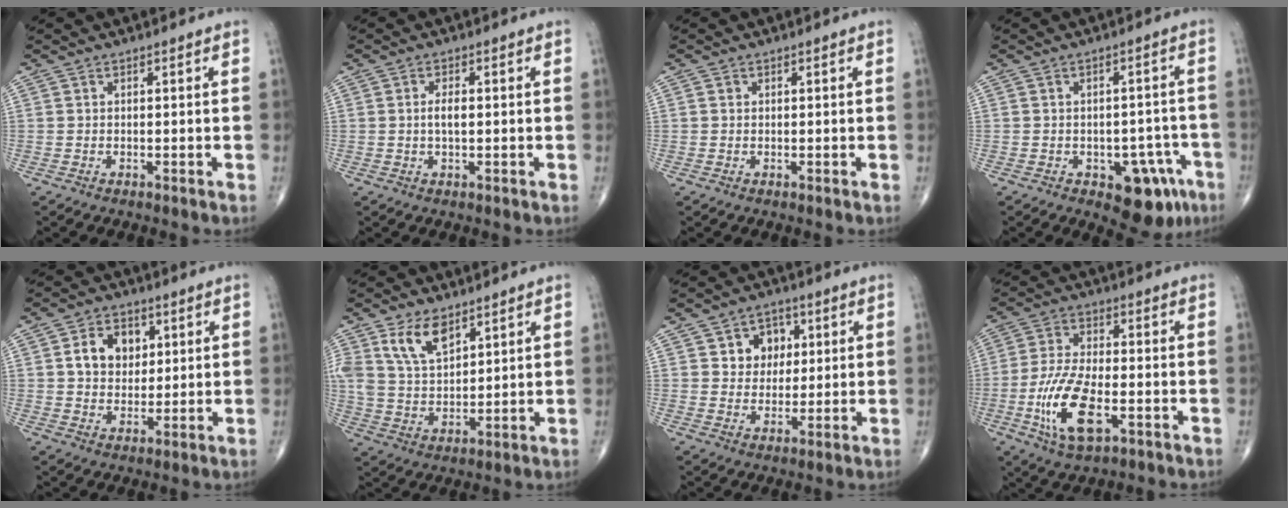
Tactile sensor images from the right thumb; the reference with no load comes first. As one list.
[{"total": 2.6, "force": [0.0, 1.1, 2.4], "torque": [-0.046, 0.001, -0.001]}, {"total": 0.5, "force": [0.1, 0.5, 0.1], "torque": [-0.001, 0.001, 0.002]}, {"total": 9.7, "force": [-4.7, 5.4, 6.6], "torque": [-0.042, 0.027, -0.052]}, {"total": 8.4, "force": [2.3, 6.4, 4.9], "torque": [-0.048, -0.005, 0.038]}, {"total": 9.3, "force": [5.3, 5.0, 5.8], "torque": [-0.099, -0.025, 0.109]}, {"total": 7.2, "force": [2.2, 6.0, 3.4], "torque": [-0.011, -0.004, 0.033]}, {"total": 12.9, "force": [-4.2, 5.6, 10.8], "torque": [-0.222, 0.009, -0.076]}]